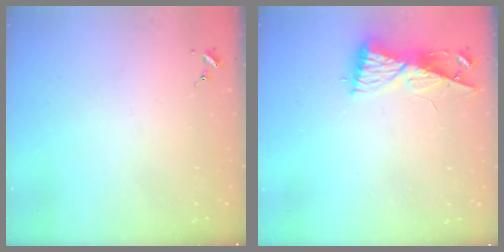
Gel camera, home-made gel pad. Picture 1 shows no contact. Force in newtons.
{"total": 9.0, "press": 8.9, "slide": 0.8}